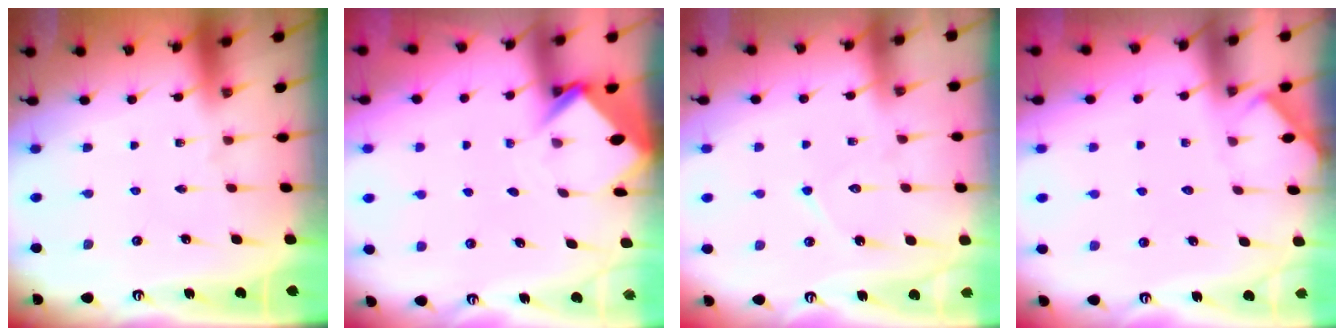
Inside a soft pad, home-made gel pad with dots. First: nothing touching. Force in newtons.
{"total": 3.6, "press": 3.6, "slide": 0.2}
{"total": 6.6, "press": 6.6, "slide": 0.6}
{"total": 3.3, "press": 3.3, "slide": 0.4}